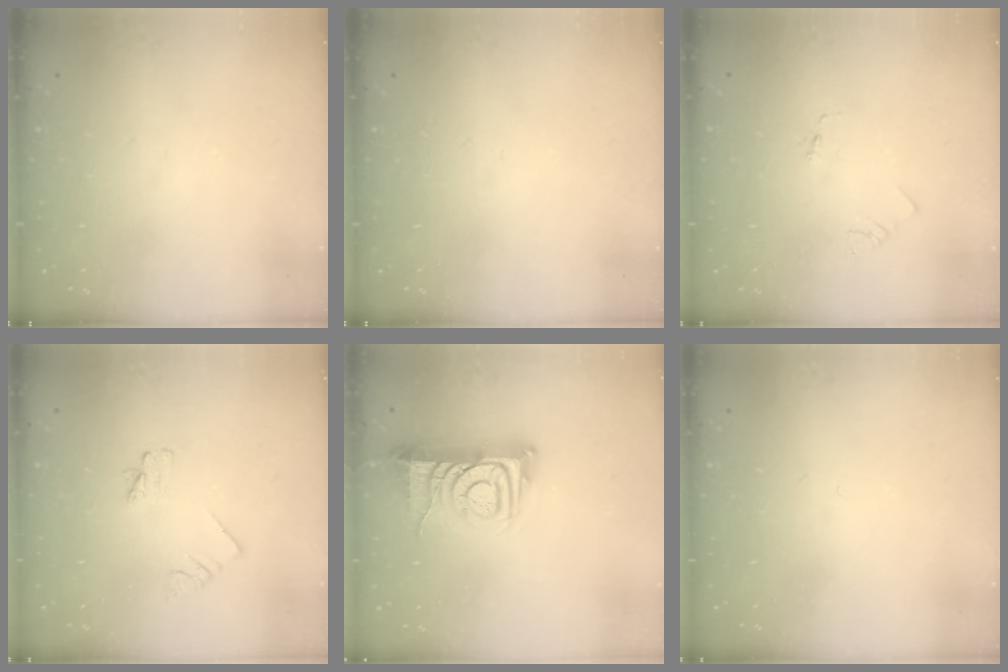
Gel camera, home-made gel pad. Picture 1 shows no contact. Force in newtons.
{"total": 0.0}
{"total": 1.6, "press": 1.6, "slide": 0.1}
{"total": 2.9, "press": 2.9, "slide": 0.3}
{"total": 11.0, "press": 11.0, "slide": 0.9}
{"total": 0.8, "press": 0.8, "slide": 0.1}